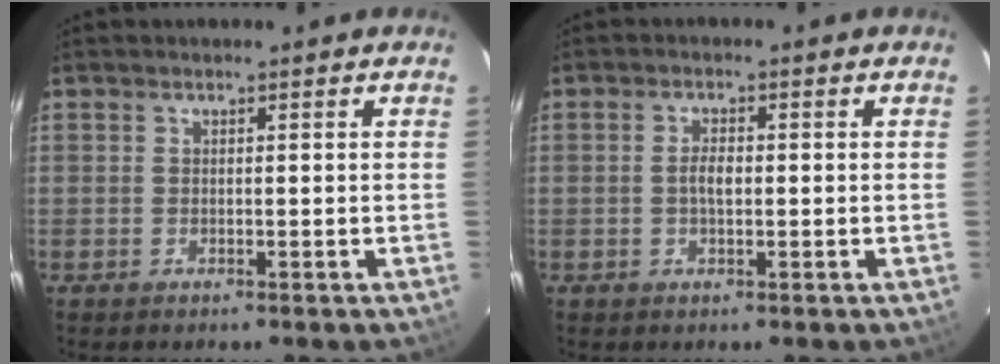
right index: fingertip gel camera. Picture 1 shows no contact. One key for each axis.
{"total": 2.4, "fx": -0.2, "fy": 1.1, "fz": 2.1, "tx": -0.042, "ty": 0.004, "tz": -0.006}